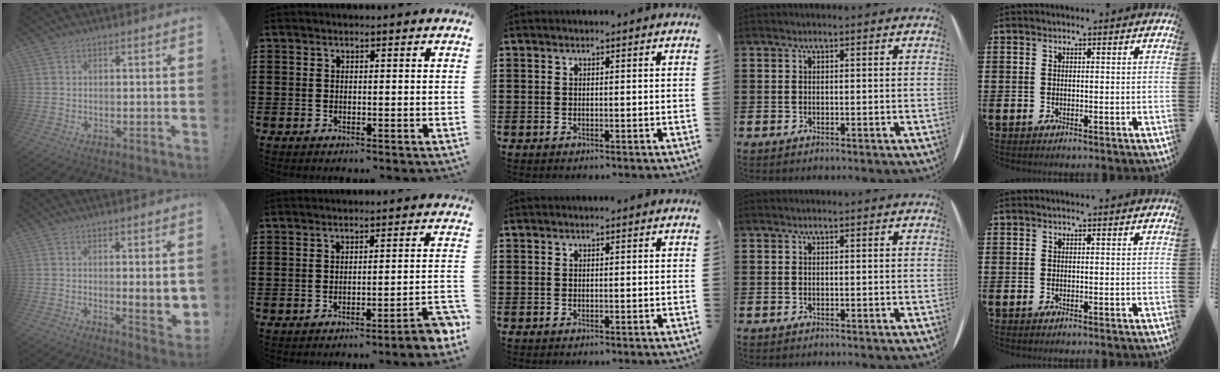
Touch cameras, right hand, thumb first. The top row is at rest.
{"thumb": {"total": 7.0, "force": [0.9, 0.5, 6.9], "torque": [-0.087, -0.018, 0.016]}, "index": {"total": 3.1, "force": [-2.6, -0.4, 1.7], "torque": [-0.030, -0.011, -0.052]}}